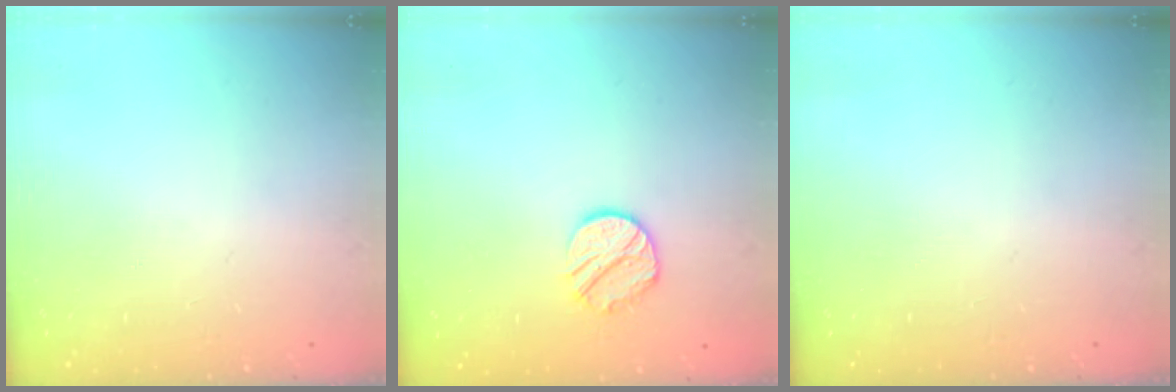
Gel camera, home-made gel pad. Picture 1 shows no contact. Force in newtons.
{"total": 8.8, "press": 8.8, "slide": 0.4}
{"total": 0.0}